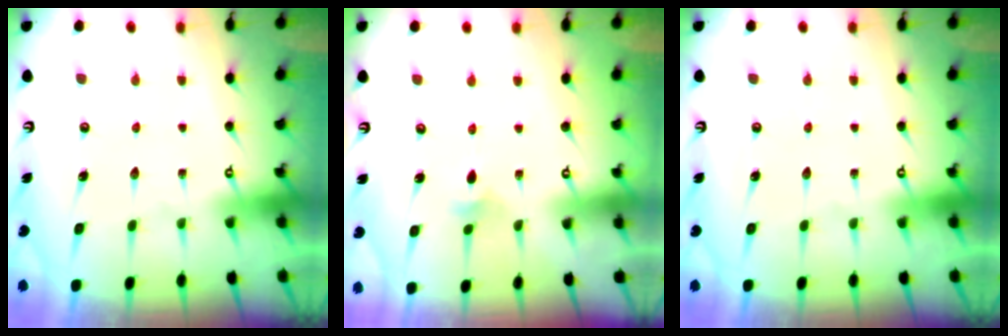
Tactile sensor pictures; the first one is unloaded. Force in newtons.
{"total": 3.0, "press": 2.9, "slide": 0.8}
{"total": 0.0}